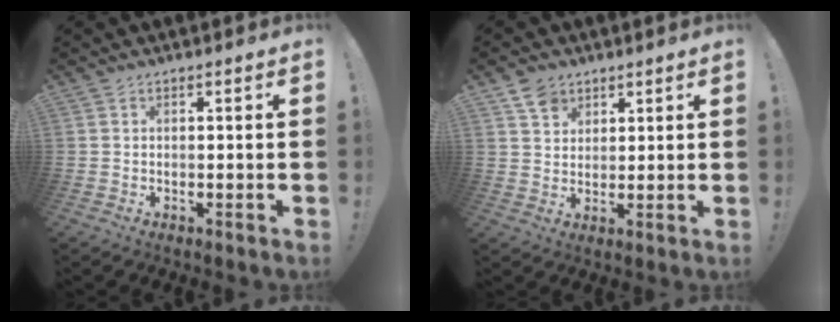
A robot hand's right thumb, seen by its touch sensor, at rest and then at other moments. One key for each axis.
{"total": 6.1, "fx": 4.2, "fy": 4.2, "fz": 1.1, "tx": -0.019, "ty": -0.021, "tz": 0.080}